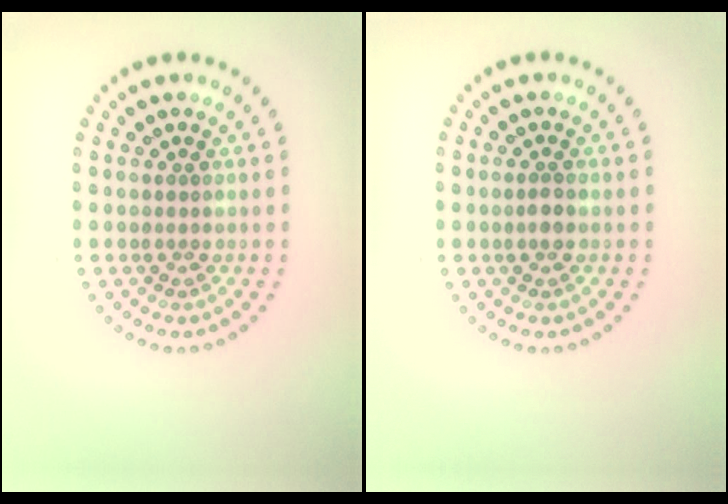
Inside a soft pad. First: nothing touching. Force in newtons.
{"total": 1.1, "press": 1.0, "slide": 0.3}